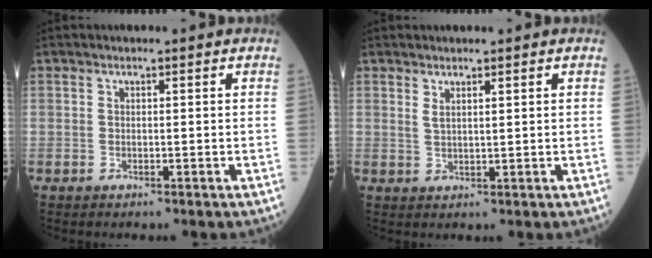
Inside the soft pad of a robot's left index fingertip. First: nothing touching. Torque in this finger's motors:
{"motor_torque": [0.05, 0.11, -0.01, 0.00]}